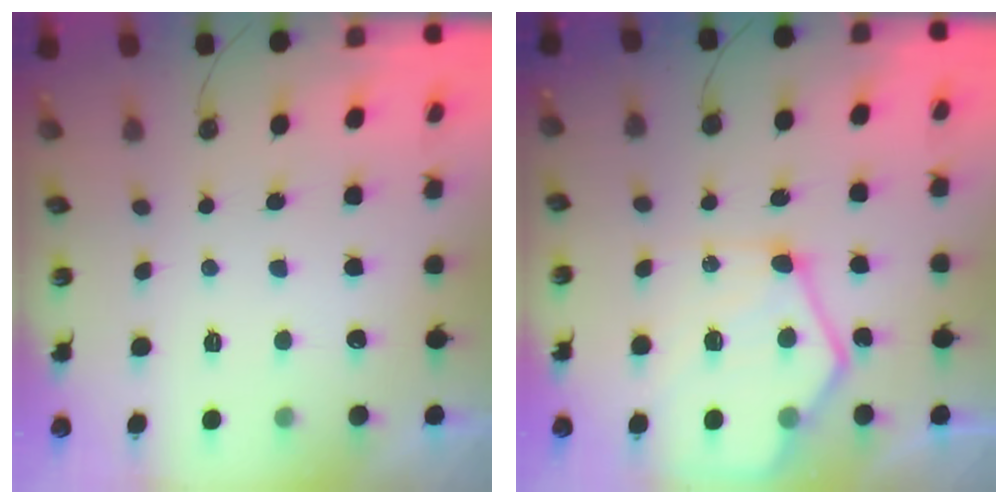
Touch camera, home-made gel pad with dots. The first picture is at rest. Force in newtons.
{"total": 17.0, "press": 16.9, "slide": 1.7}